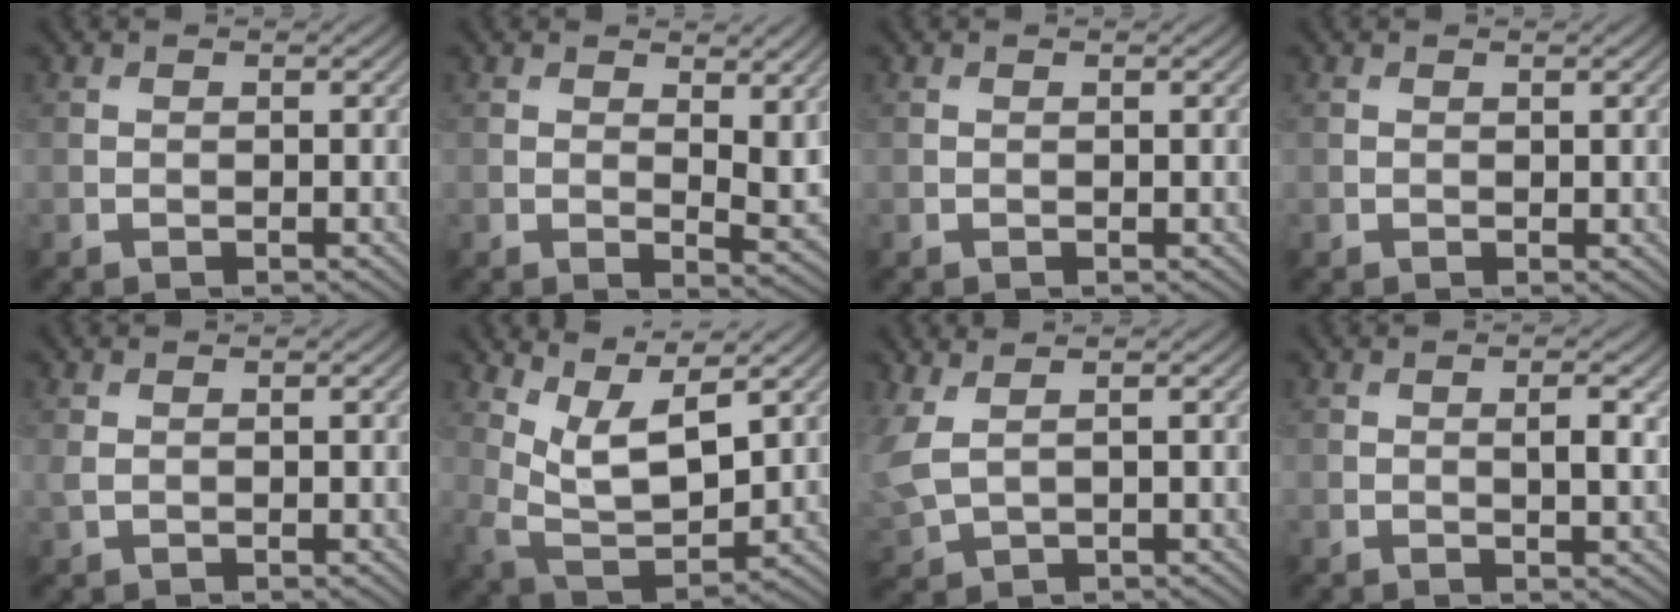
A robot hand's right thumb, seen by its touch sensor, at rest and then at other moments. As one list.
[{"total": 4.6, "force": [1.7, 1.9, 3.8], "torque": [-0.060, -0.009, 0.029]}, {"total": 0.0}, {"total": 0.0}, {"total": 1.0, "force": [0.3, 0.5, 0.8], "torque": [-0.027, 0.001, 0.007]}, {"total": 7.7, "force": [4.2, 2.9, 5.8], "torque": [-0.136, -0.005, 0.084]}, {"total": 5.0, "force": [1.5, 2.6, 4.0], "torque": [-0.131, -0.003, 0.038]}, {"total": 2.1, "force": [0.5, 0.5, 2.0], "torque": [-0.034, -0.003, 0.009]}]